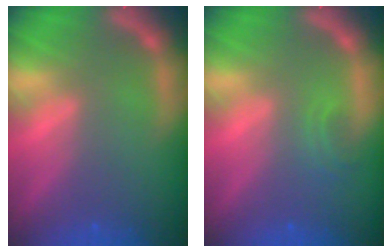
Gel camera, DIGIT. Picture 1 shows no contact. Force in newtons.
{"total": 1.4}